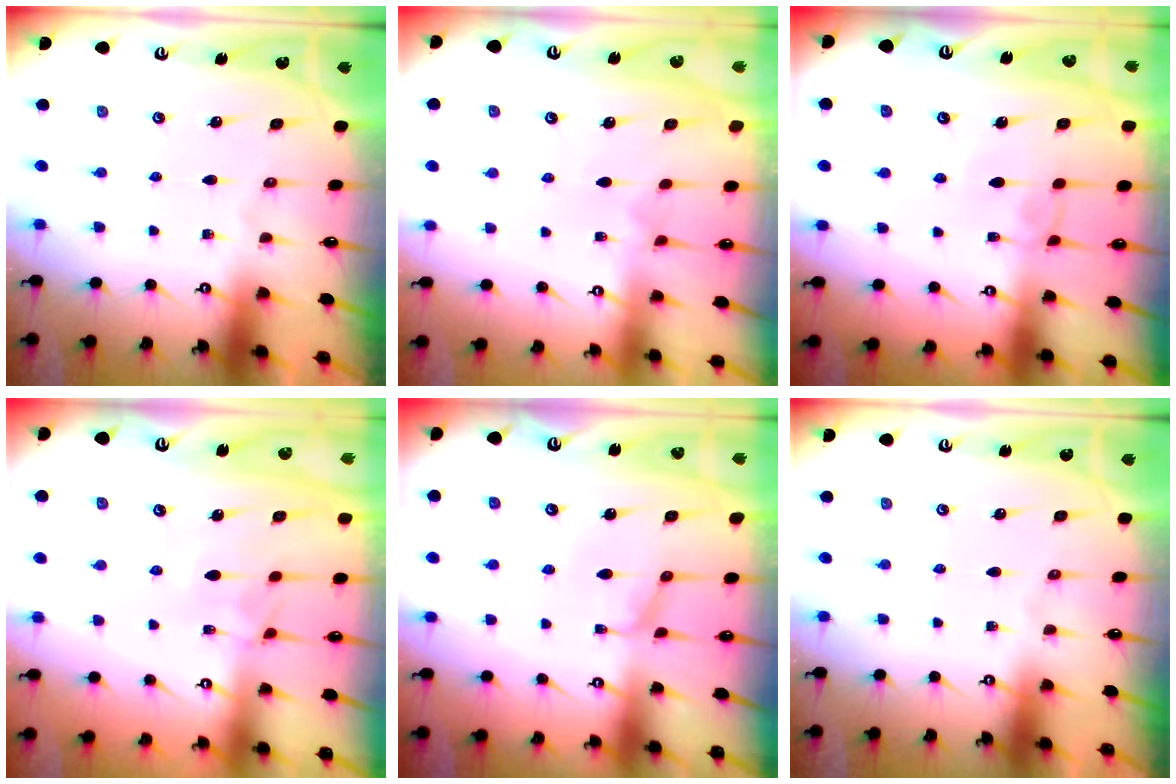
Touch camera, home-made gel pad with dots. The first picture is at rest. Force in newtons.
{"total": 4.0, "press": 4.0, "slide": 0.1}
{"total": 2.4, "press": 2.4, "slide": 0.2}
{"total": 2.9, "press": 2.8, "slide": 0.4}
{"total": 0.6, "press": 0.4, "slide": 0.5}
{"total": 0.0}